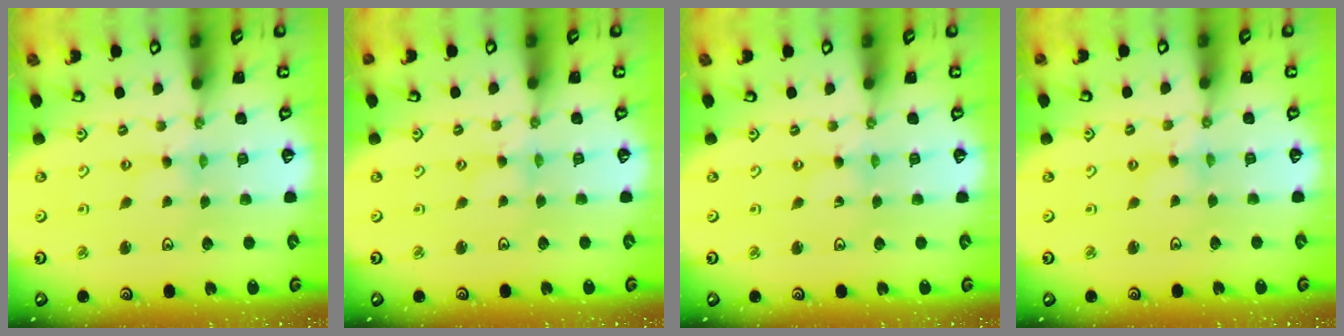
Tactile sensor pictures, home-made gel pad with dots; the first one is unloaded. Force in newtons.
{"total": 1.2, "press": 1.2, "slide": 0.2}
{"total": 0.0}
{"total": 1.1, "press": 1.0, "slide": 0.2}